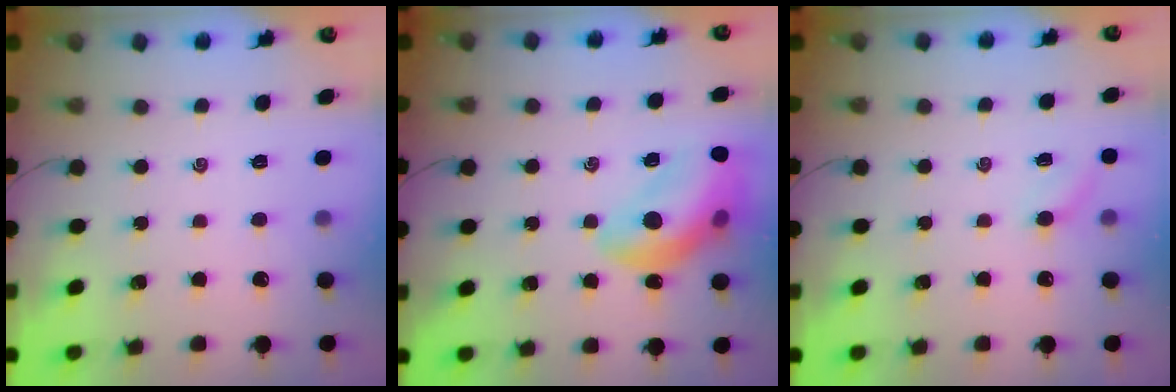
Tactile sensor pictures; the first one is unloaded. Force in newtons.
{"total": 16.3, "press": 16.1, "slide": 1.9}
{"total": 3.4, "press": 3.2, "slide": 1.1}